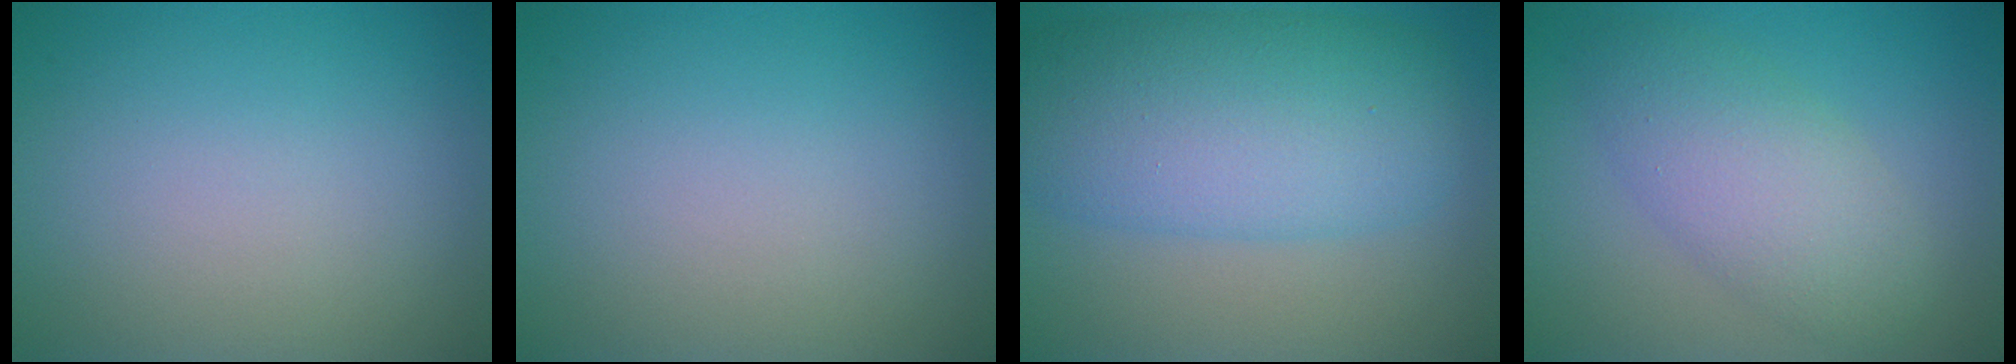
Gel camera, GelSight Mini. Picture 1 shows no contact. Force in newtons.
{"total": 0.0}
{"total": 9.3, "press": 9.3, "slide": 0.2}
{"total": 5.0, "press": 5.0, "slide": 0.2}